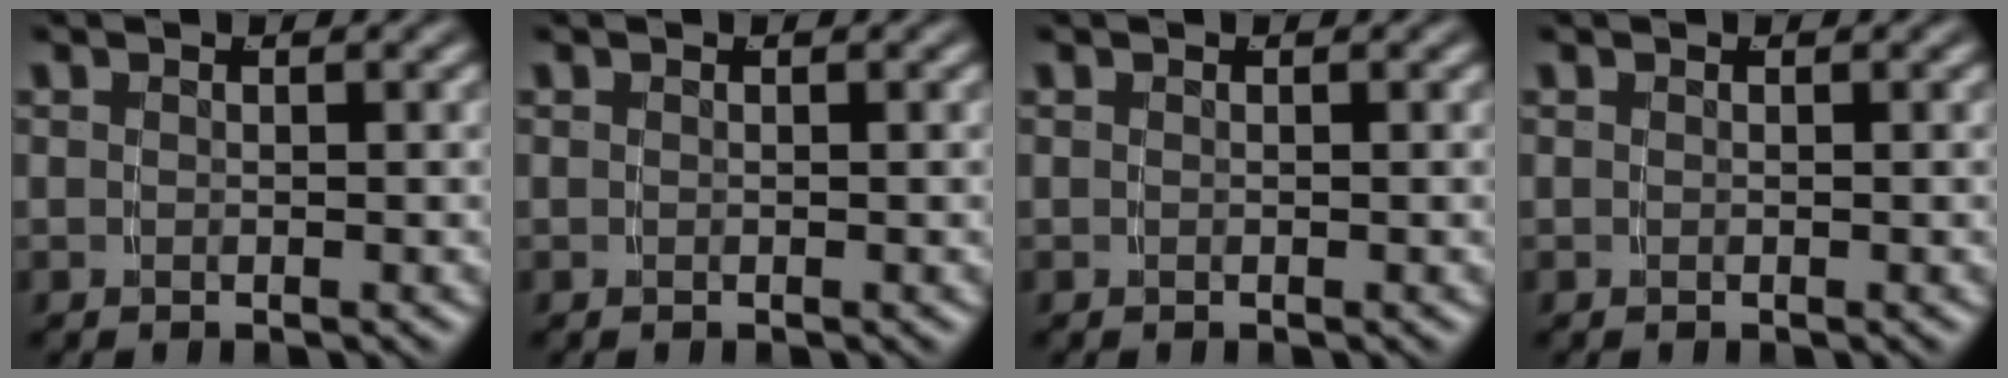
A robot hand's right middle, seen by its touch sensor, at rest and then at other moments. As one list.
[{"total": 0.0}, {"total": 0.0}, {"total": 0.0}]